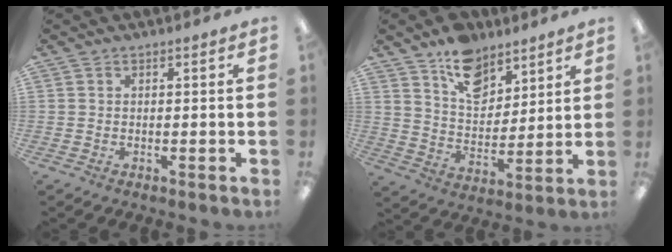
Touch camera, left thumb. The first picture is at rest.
{"total": 12.6, "force": [8.9, 7.5, 4.8], "torque": [-0.063, -0.054, 0.163]}